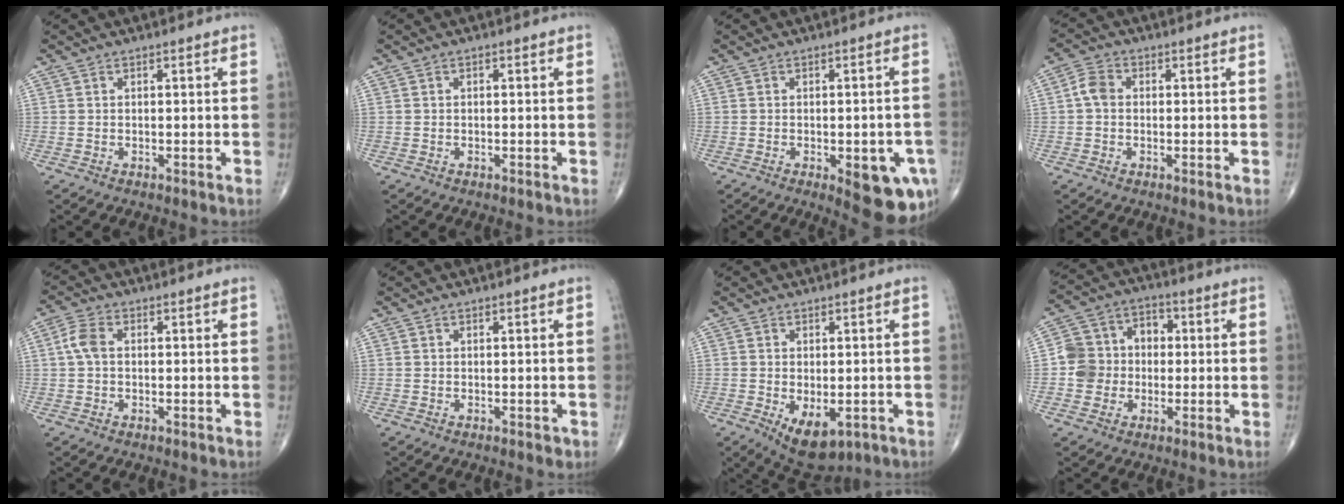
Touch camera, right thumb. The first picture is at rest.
{"total": 0.0}
{"total": 11.1, "force": [-4.1, 4.2, 9.5], "torque": [-0.091, 0.004, -0.039]}
{"total": 3.6, "force": [0.0, 2.8, 2.3], "torque": [-0.042, 0.011, -0.008]}
{"total": 4.0, "force": [0.4, 2.5, 3.0], "torque": [-0.071, 0.011, 0.002]}
{"total": 0.6, "force": [-0.1, 0.4, 0.4], "torque": [-0.002, 0.000, 0.000]}
{"total": 8.0, "force": [-2.7, 4.4, 6.1], "torque": [-0.083, -0.008, -0.027]}
{"total": 9.5, "force": [-0.6, 8.6, 4.0], "torque": [-0.039, 0.037, -0.020]}